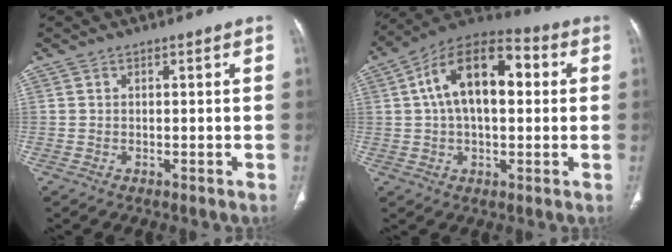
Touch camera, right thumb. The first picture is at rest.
{"total": 16.7, "force": [2.9, 9.0, 13.7], "torque": [-0.218, 0.032, 0.040]}